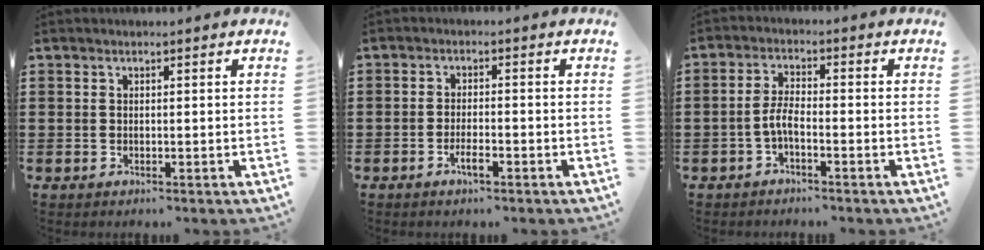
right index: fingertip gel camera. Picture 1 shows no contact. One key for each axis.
{"total": 2.6, "fx": -1.5, "fy": 0.1, "fz": 2.1, "tx": -0.030, "ty": 0.002, "tz": -0.026}
{"total": 3.3, "fx": -1.5, "fy": 0.3, "fz": 2.9, "tx": -0.068, "ty": -0.003, "tz": -0.034}